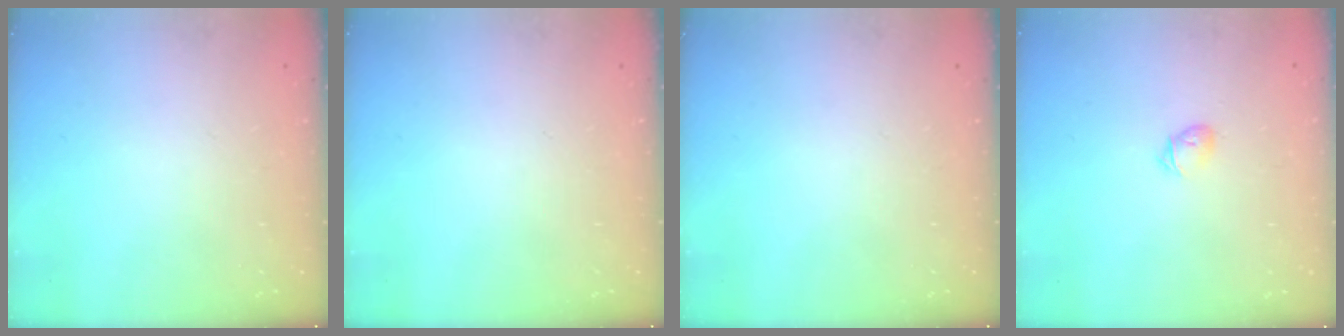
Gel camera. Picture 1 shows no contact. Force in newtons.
{"total": 0.0}
{"total": 0.0}
{"total": 3.7, "press": 3.6, "slide": 0.8}